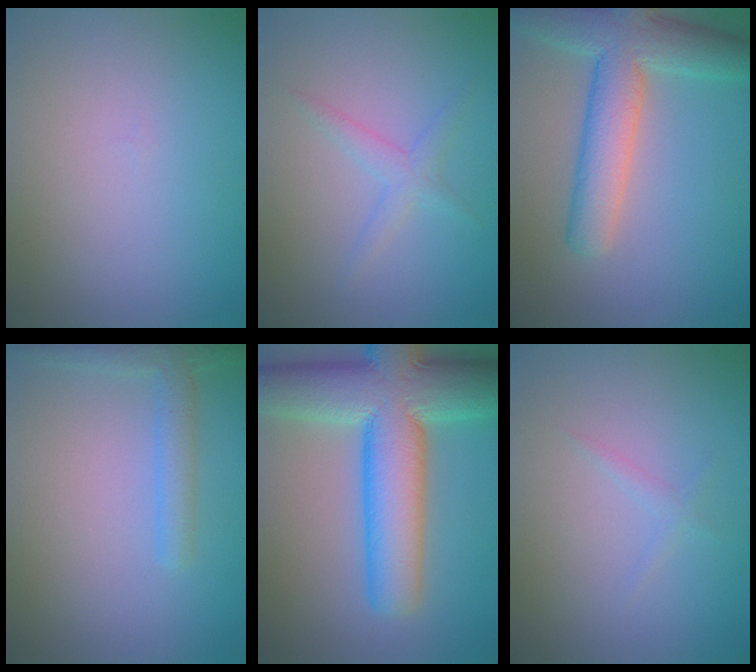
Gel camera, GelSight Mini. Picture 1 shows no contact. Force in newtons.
{"total": 1.0, "press": 1.0, "slide": 0.1}
{"total": 7.1, "press": 7.1, "slide": 0.5}
{"total": 1.7, "press": 1.7, "slide": 0.1}
{"total": 12.2, "press": 12.2, "slide": 0.6}
{"total": 0.7, "press": 0.7, "slide": 0.1}